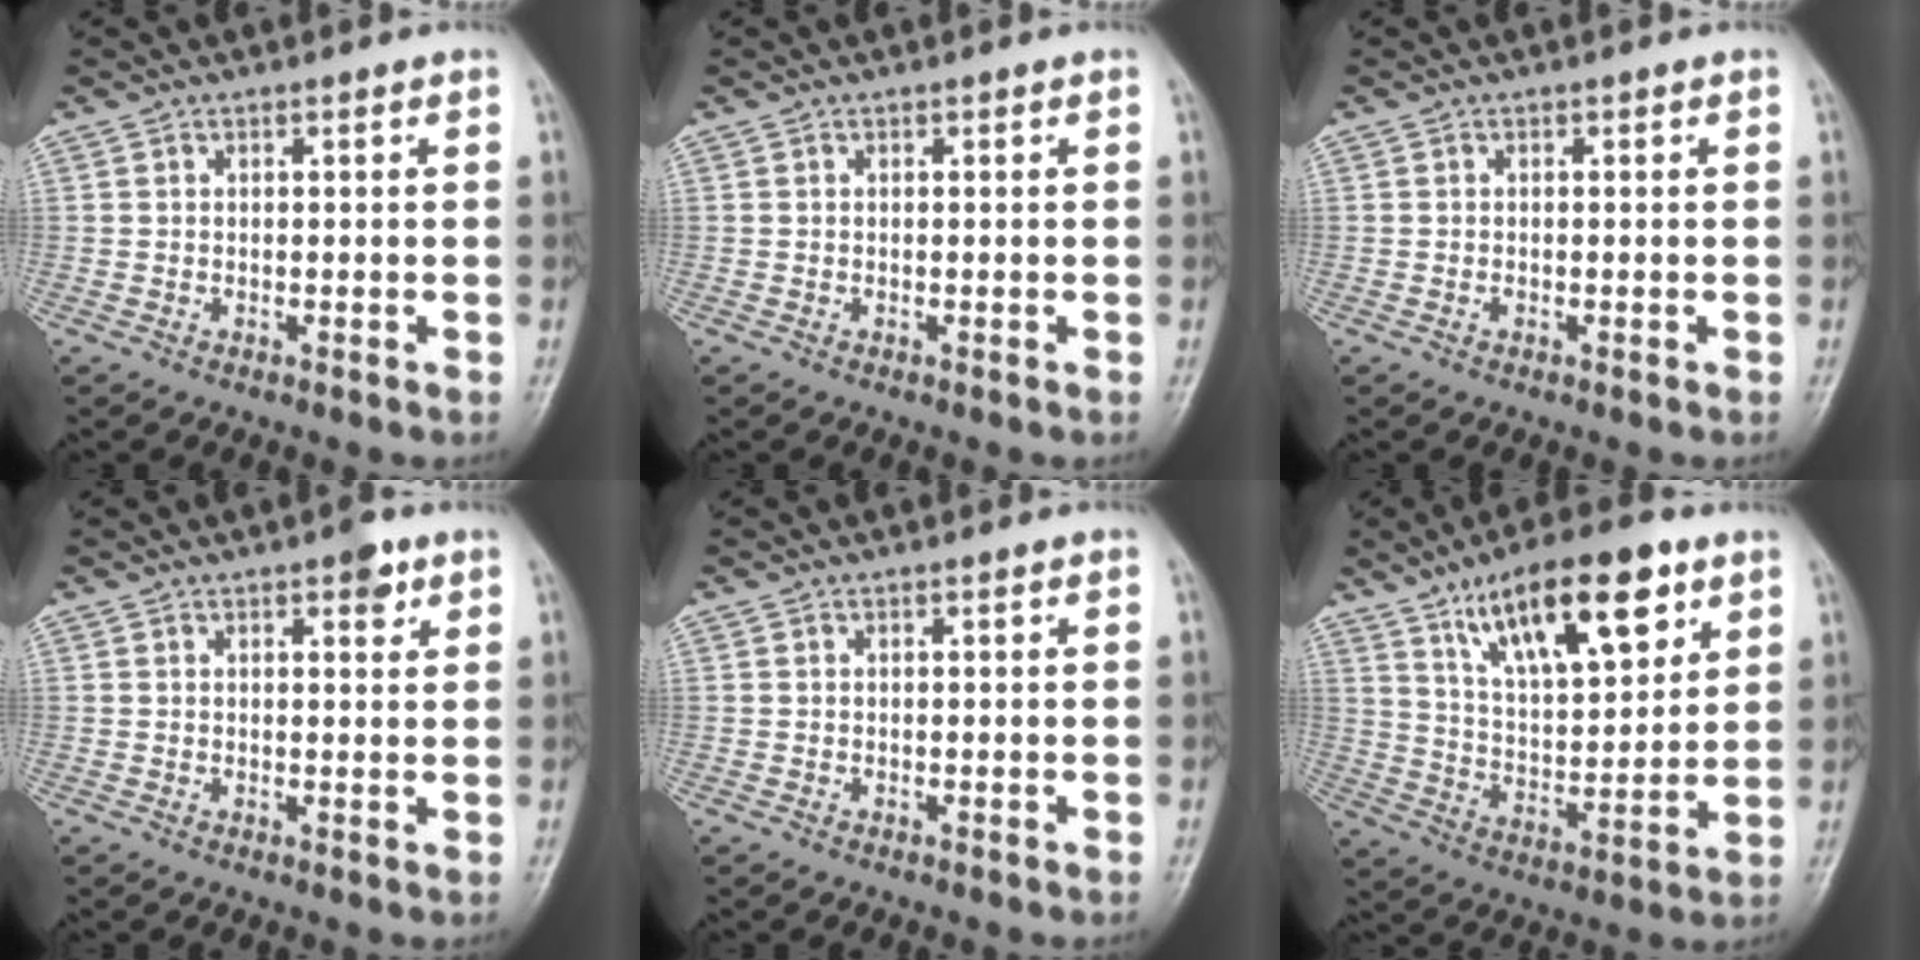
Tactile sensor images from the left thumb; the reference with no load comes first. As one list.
[{"total": 0.0}, {"total": 0.0}, {"total": 3.2, "force": [1.8, 1.4, 2.2], "torque": [-0.018, -0.005, 0.021]}, {"total": 0.0}, {"total": 18.8, "force": [10.2, 7.1, 14.1], "torque": [-0.192, -0.040, 0.175]}]